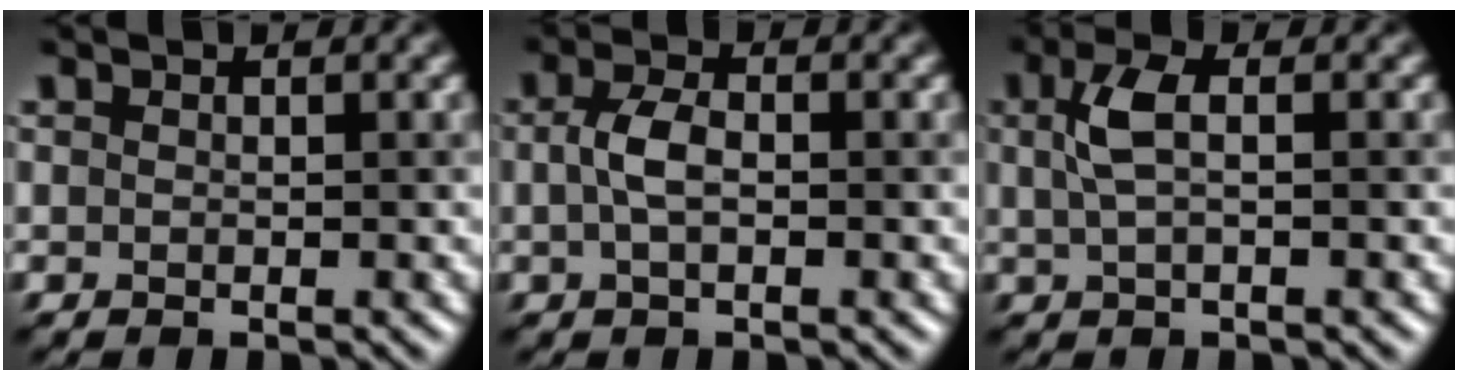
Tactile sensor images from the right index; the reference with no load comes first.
{"total": 2.5, "force": [-0.1, 1.1, 2.2], "torque": [-0.046, 0.009, -0.002]}
{"total": 2.8, "force": [0.6, 1.0, 2.5], "torque": [-0.056, 0.012, 0.013]}